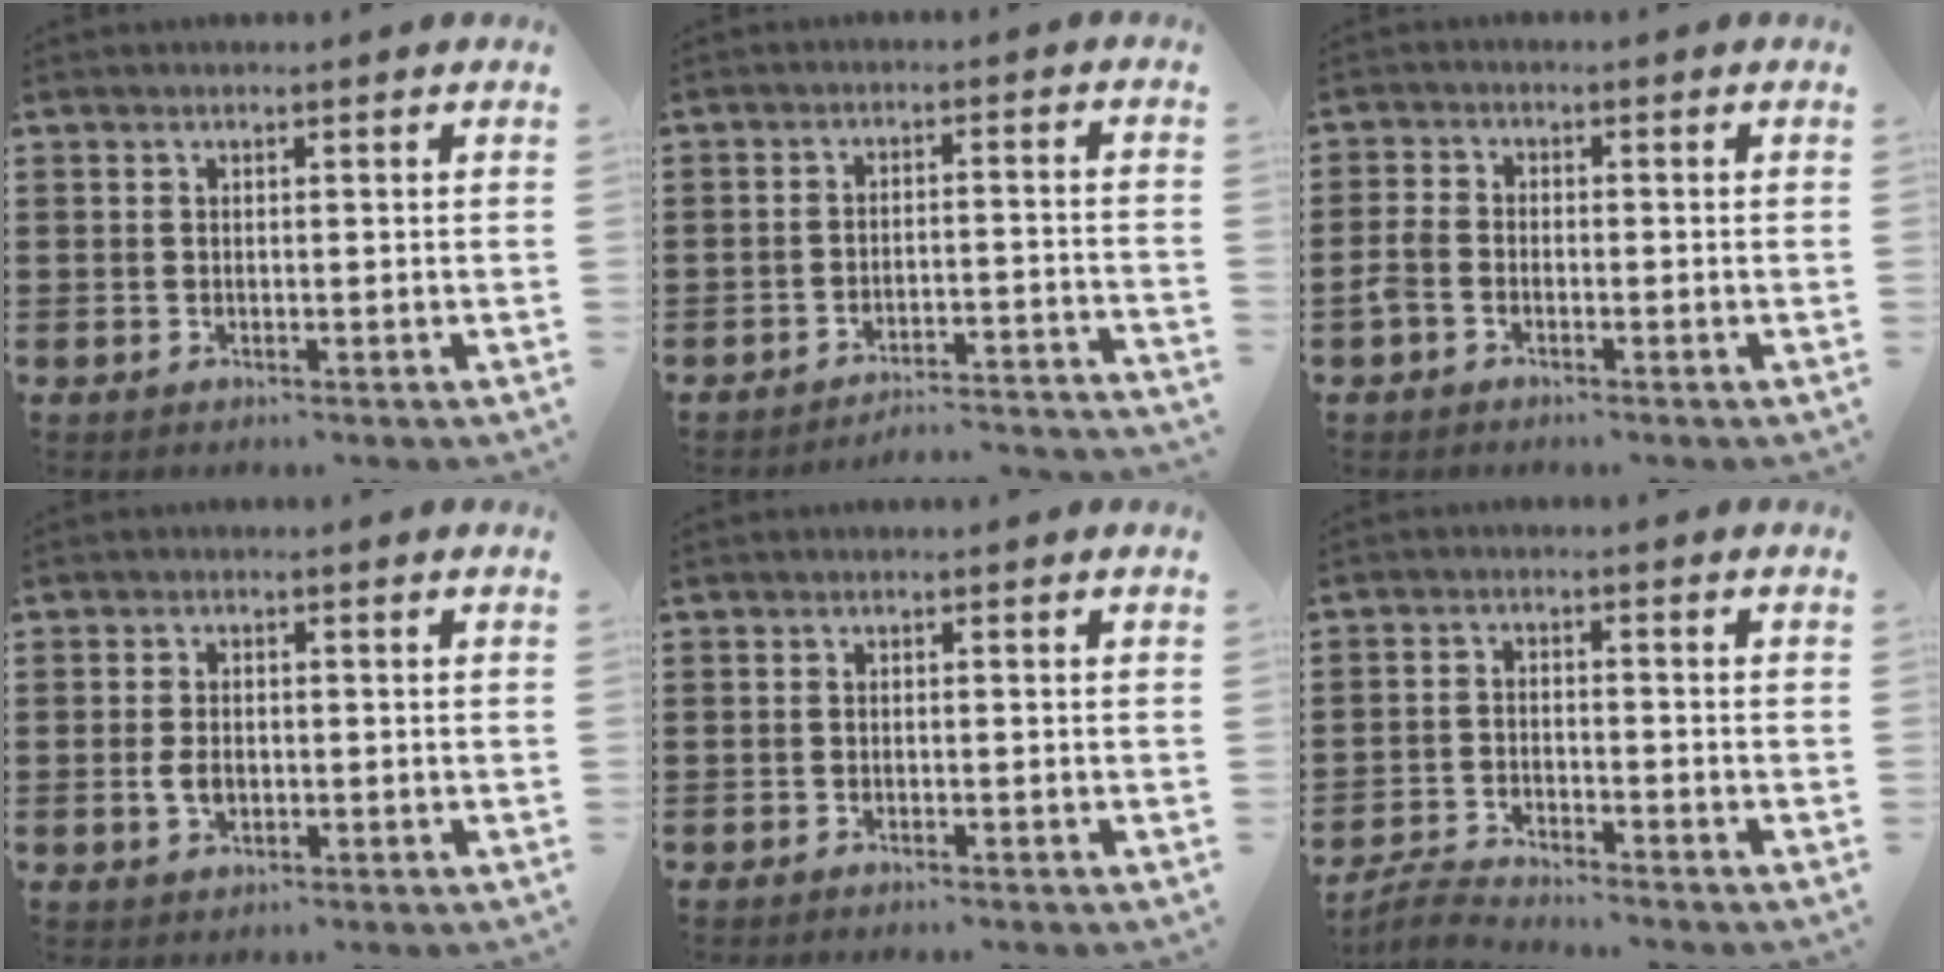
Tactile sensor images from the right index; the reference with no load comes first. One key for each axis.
{"total": 4.0, "fx": -3.9, "fy": 0.1, "fz": 0.7, "tx": -0.019, "ty": -0.002, "tz": -0.082}
{"total": 2.5, "fx": -1.6, "fy": 1.4, "fz": 1.3, "tx": -0.048, "ty": -0.003, "tz": -0.038}
{"total": 2.6, "fx": -0.4, "fy": 1.6, "fz": 2.0, "tx": -0.047, "ty": -0.001, "tz": -0.010}
{"total": 0.6, "fx": -0.6, "fy": 0.0, "fz": 0.1, "tx": -0.002, "ty": -0.002, "tz": -0.012}
{"total": 3.5, "fx": -3.5, "fy": 0.2, "fz": 0.2, "tx": -0.022, "ty": 0.001, "tz": -0.080}